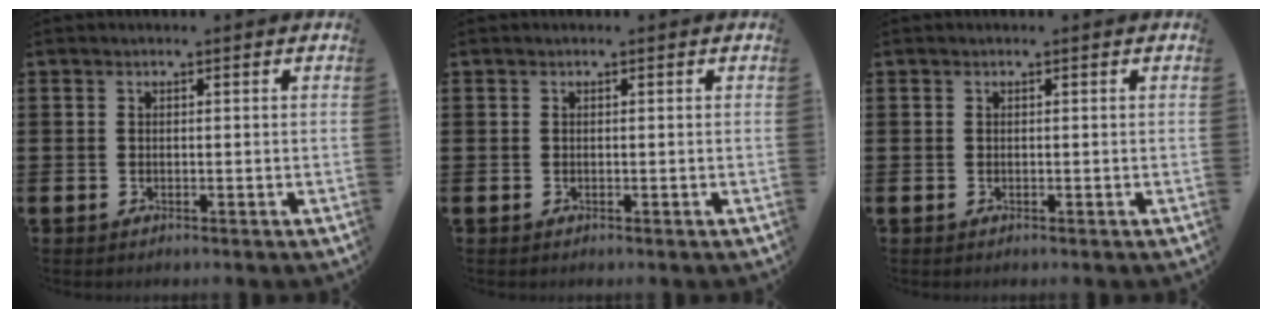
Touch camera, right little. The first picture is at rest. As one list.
[{"total": 0.0}, {"total": 0.0}]